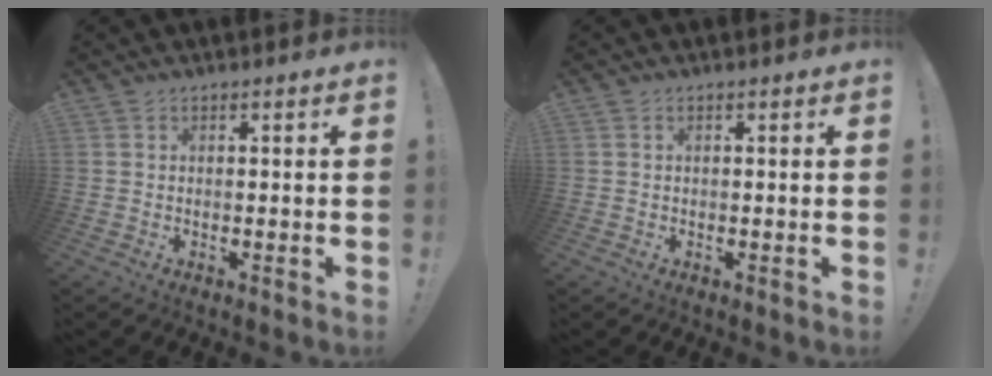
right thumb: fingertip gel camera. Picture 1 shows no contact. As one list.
[{"total": 0.0}]